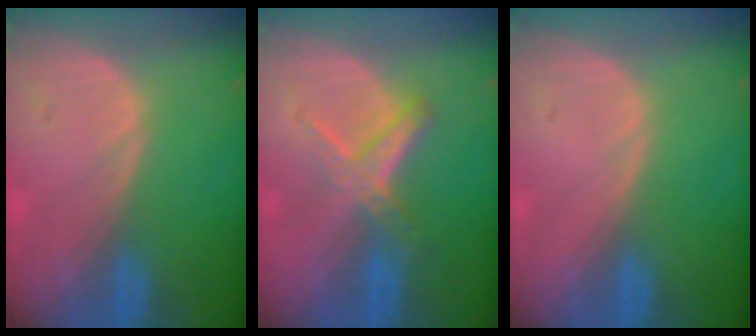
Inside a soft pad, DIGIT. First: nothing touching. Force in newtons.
{"total": 5.8, "press": 5.4, "slide": 1.9}
{"total": 0.0}